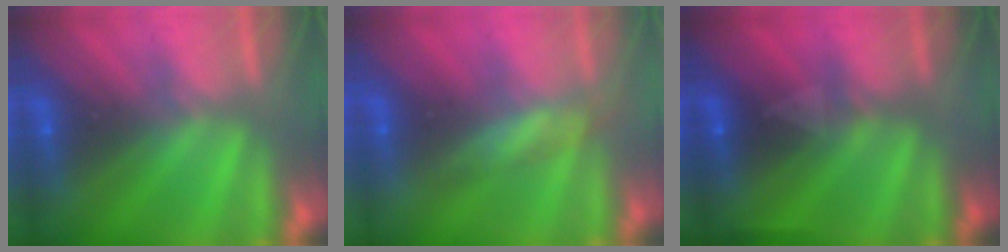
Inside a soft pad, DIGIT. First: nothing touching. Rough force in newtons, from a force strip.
{"total": 2.8}
{"total": 3.0}